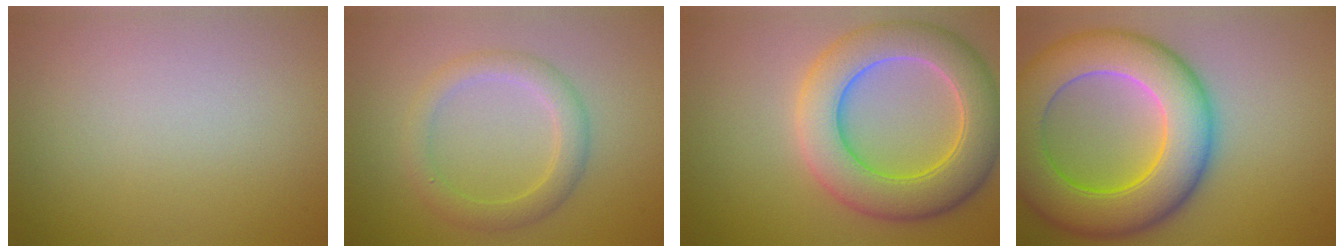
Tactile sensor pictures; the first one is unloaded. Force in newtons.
{"total": 3.0, "press": 3.0, "slide": 0.1}
{"total": 8.3, "press": 8.3, "slide": 0.6}
{"total": 11.6, "press": 11.6, "slide": 0.5}